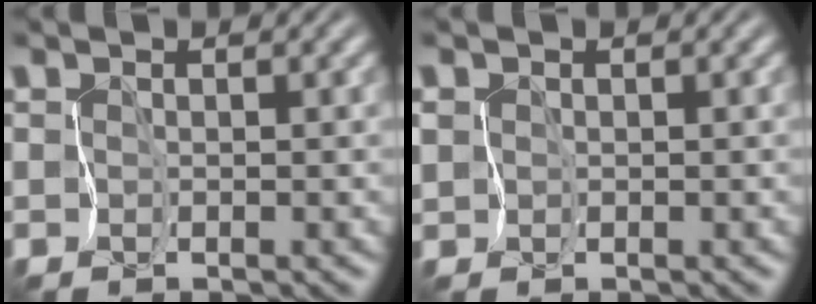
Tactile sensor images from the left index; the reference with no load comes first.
{"total": 0.8, "force": [0.0, 0.7, 0.1], "torque": [-0.004, -0.005, 0.001]}